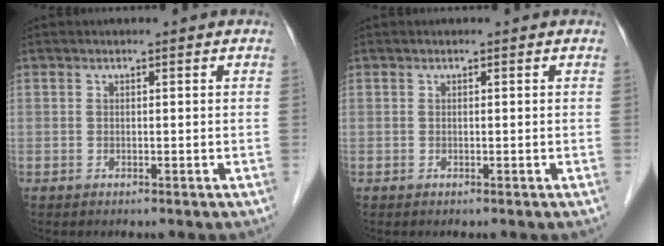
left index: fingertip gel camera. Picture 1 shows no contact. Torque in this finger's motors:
{"motor_torque": [-0.01, 0.00, 0.00, 0.00]}